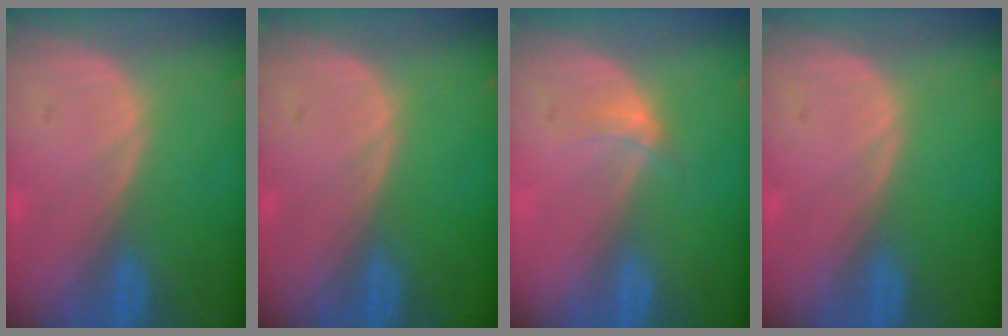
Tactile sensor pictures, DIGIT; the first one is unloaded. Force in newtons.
{"total": 0.0}
{"total": 1.9, "press": 1.5, "slide": 1.1}
{"total": 0.0}